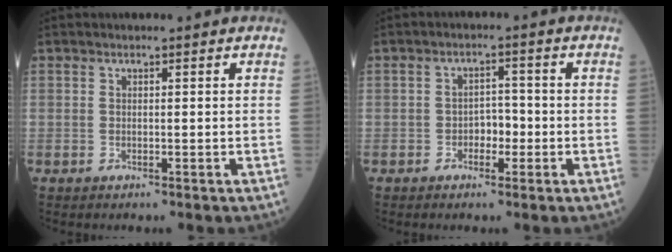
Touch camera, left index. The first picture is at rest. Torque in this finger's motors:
{"motor_torque": [0.00, 0.00, 0.01, 0.00]}